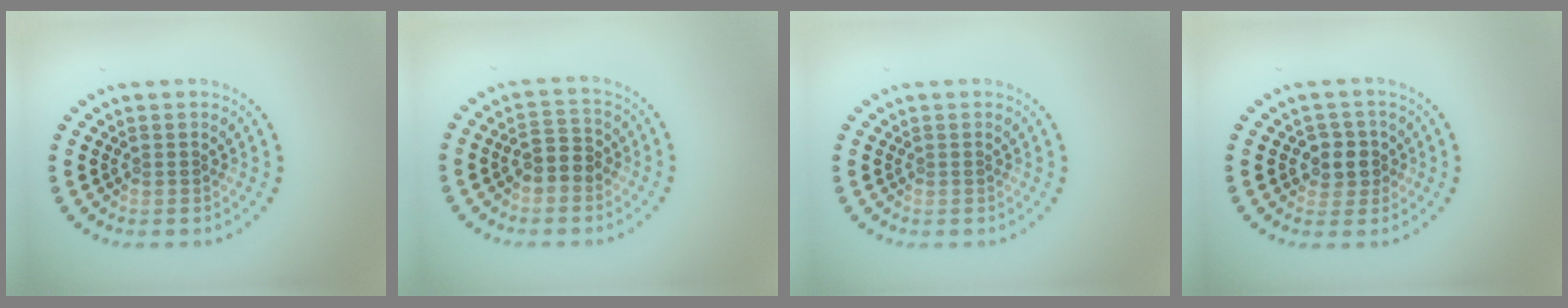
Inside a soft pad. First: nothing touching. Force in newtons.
{"total": 2.6, "press": 2.5, "slide": 0.7}
{"total": 0.0}
{"total": 2.5, "press": 2.3, "slide": 0.9}